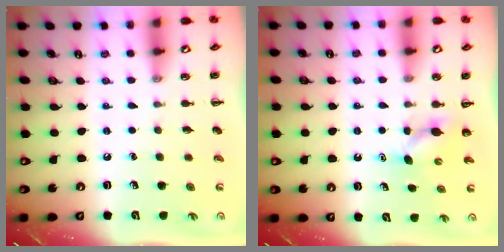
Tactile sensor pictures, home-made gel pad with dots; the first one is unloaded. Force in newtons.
{"total": 3.8, "press": 3.6, "slide": 1.0}